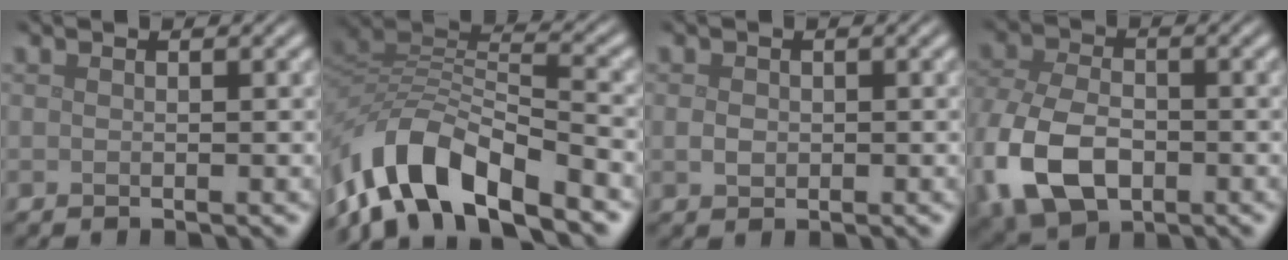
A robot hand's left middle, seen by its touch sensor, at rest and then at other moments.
{"total": 9.8, "force": [-6.6, 3.9, 6.1], "torque": [-0.107, 0.003, -0.136]}
{"total": 1.2, "force": [0.0, 1.0, 0.7], "torque": [-0.014, -0.002, -0.002]}
{"total": 9.4, "force": [-3.4, 6.0, 6.4], "torque": [-0.155, -0.013, -0.076]}